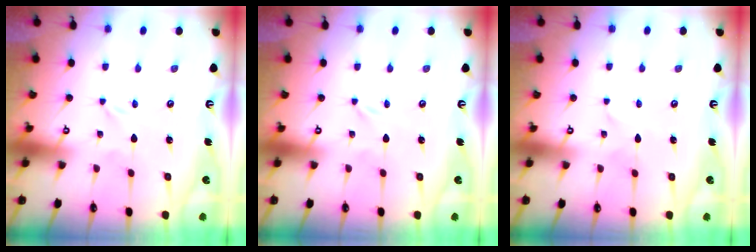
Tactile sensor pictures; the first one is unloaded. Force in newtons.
{"total": 0.0}
{"total": 1.9, "press": 1.9, "slide": 0.2}